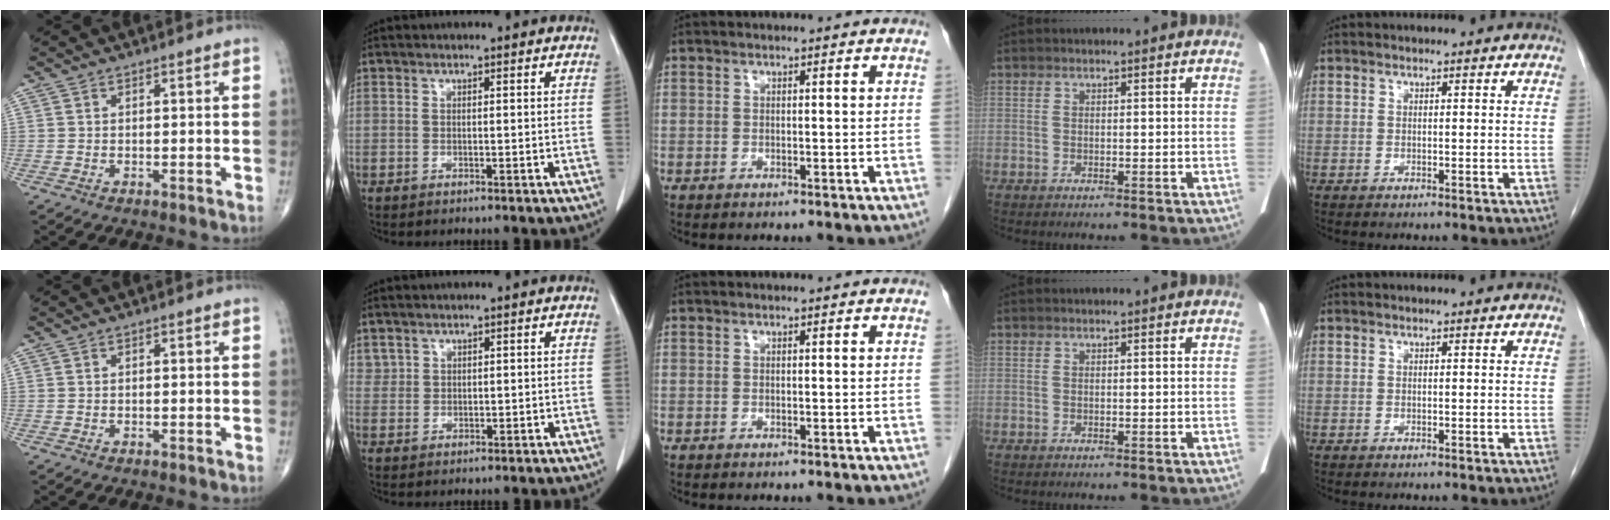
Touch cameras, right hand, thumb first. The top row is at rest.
{"index": {"total": 1.6, "force": [1.1, 1.2, 0.2], "torque": [0.002, 0.002, 0.023]}}